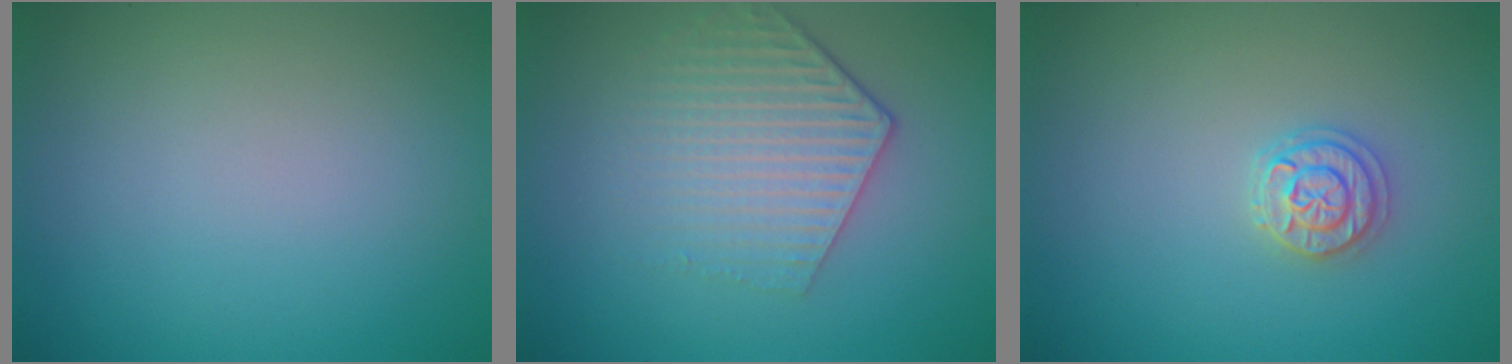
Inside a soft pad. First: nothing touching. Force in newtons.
{"total": 4.2, "press": 3.2, "slide": 2.7}
{"total": 2.1, "press": 2.1, "slide": 0.5}